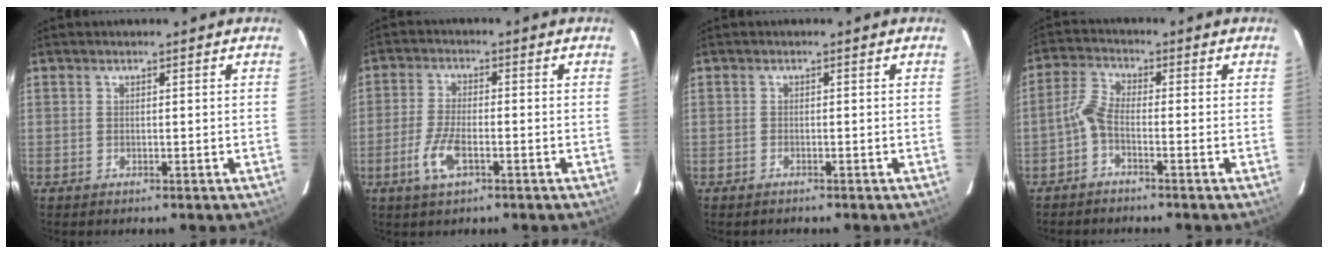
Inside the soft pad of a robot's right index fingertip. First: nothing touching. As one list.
[{"total": 6.4, "force": [-2.8, 2.3, 5.3], "torque": [-0.119, -0.003, -0.055]}, {"total": 0.8, "force": [-0.8, 0.3, 0.1], "torque": [-0.006, 0.003, -0.015]}, {"total": 3.0, "force": [-1.6, 0.9, 2.3], "torque": [-0.065, 0.012, -0.037]}]